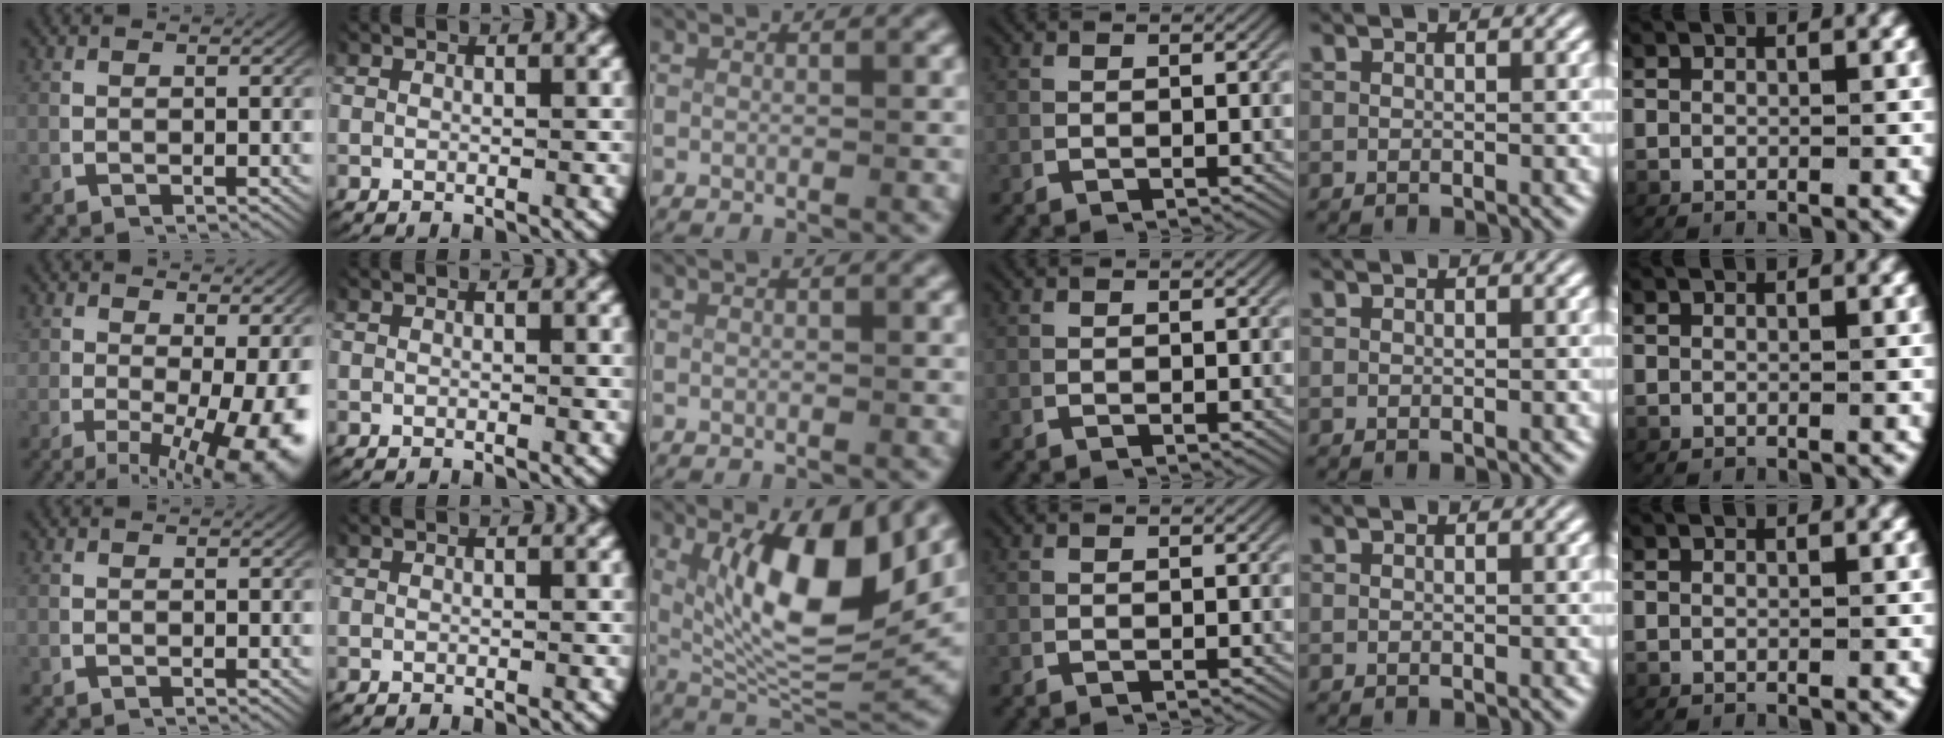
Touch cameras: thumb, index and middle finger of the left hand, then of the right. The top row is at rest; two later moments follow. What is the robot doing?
{"motion": "lift_and_place", "object": "plastic wrap"}